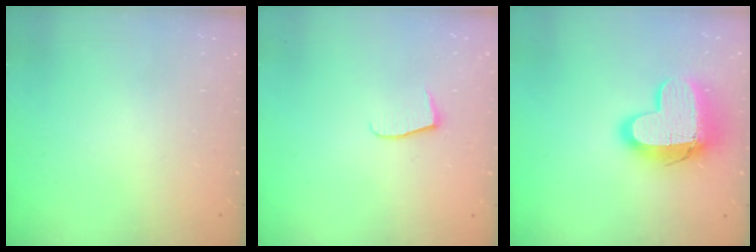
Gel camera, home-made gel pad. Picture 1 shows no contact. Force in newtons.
{"total": 7.0, "press": 6.9, "slide": 0.5}
{"total": 15.2, "press": 15.2, "slide": 1.4}